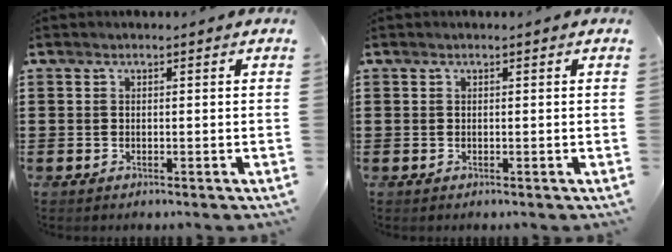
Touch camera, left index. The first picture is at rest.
{"total": 0.0}